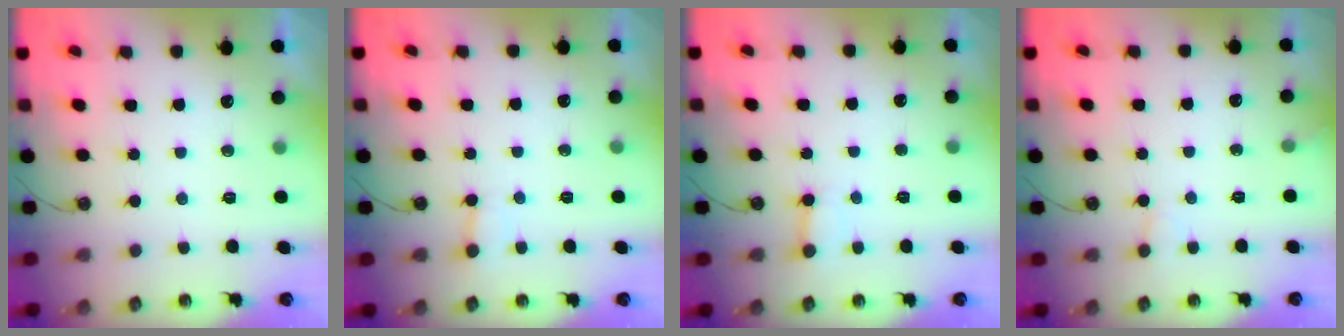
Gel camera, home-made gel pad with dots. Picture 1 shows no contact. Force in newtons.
{"total": 3.0, "press": 3.0, "slide": 0.2}
{"total": 2.6, "press": 2.6, "slide": 0.4}
{"total": 5.9, "press": 5.9, "slide": 0.5}